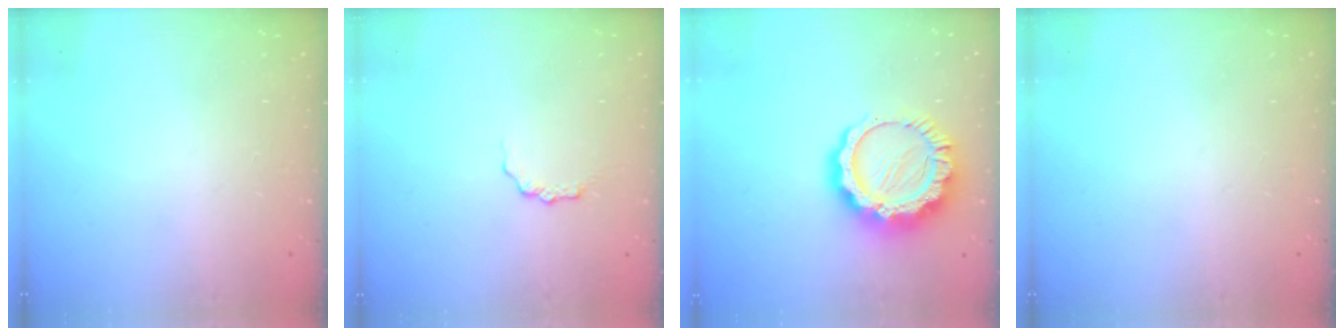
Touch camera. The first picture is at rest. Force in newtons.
{"total": 2.9, "press": 2.8, "slide": 0.5}
{"total": 14.7, "press": 14.6, "slide": 1.3}
{"total": 0.0}